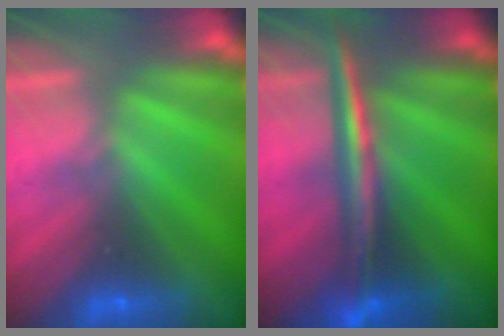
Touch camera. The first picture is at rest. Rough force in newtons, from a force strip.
{"total": 2.9}